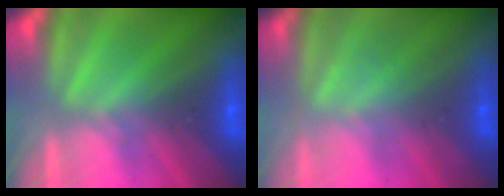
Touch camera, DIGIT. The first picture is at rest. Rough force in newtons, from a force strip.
{"total": 2.6}